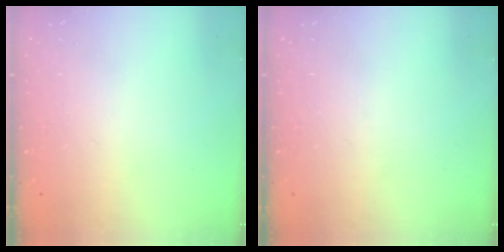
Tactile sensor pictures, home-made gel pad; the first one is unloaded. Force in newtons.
{"total": 0.0}